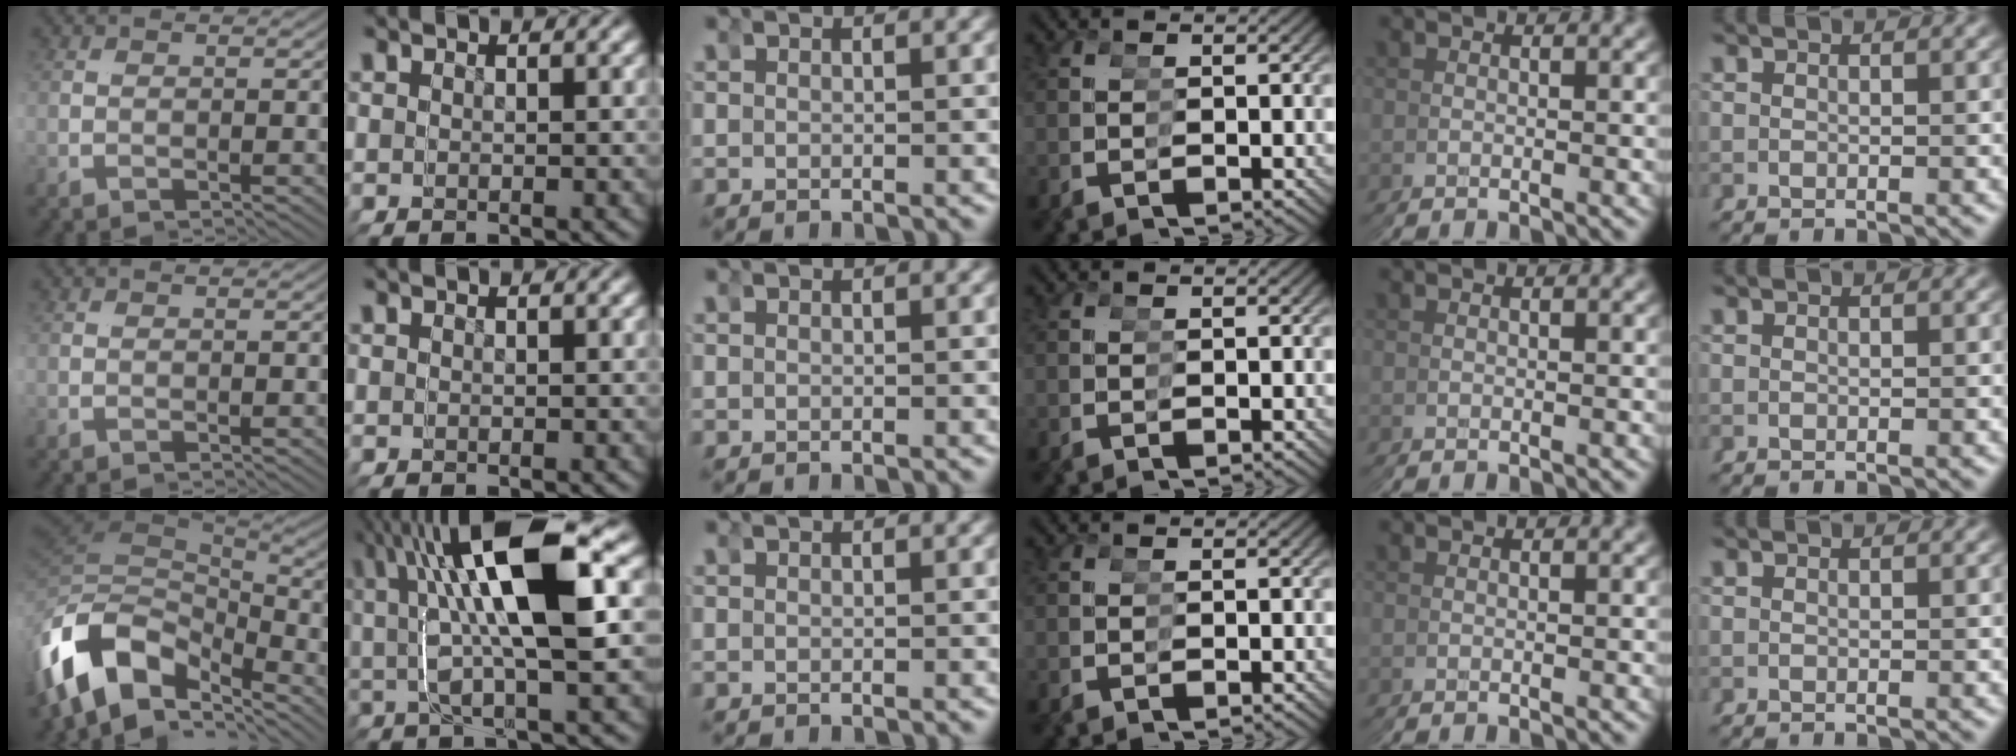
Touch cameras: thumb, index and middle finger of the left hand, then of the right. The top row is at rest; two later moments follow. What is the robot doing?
{"motion": "grasp_and_lifting", "object": "toy banana"}